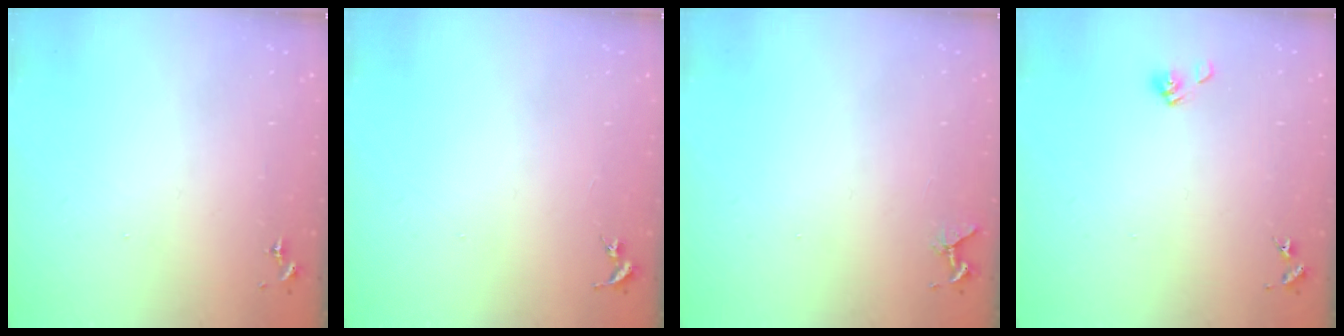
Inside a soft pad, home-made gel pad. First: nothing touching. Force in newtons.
{"total": 0.0}
{"total": 4.2, "press": 4.2, "slide": 0.4}
{"total": 5.4, "press": 5.0, "slide": 2.2}